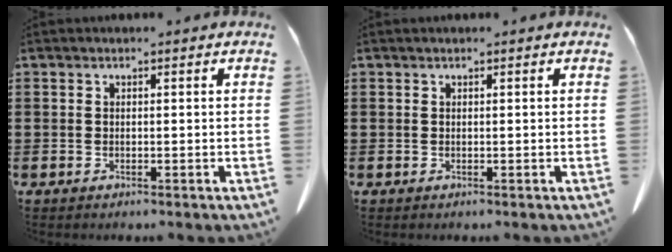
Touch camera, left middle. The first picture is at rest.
{"total": 0.0}